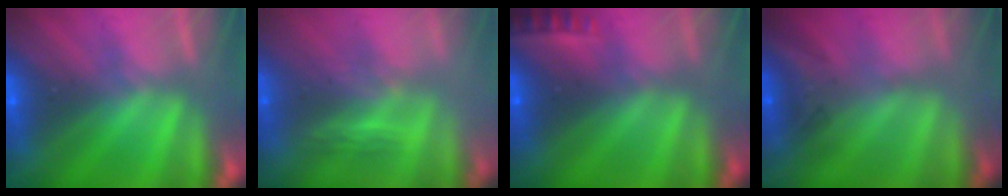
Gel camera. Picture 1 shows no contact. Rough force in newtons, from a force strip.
{"total": 3.3}
{"total": 2.3}
{"total": 2.2}